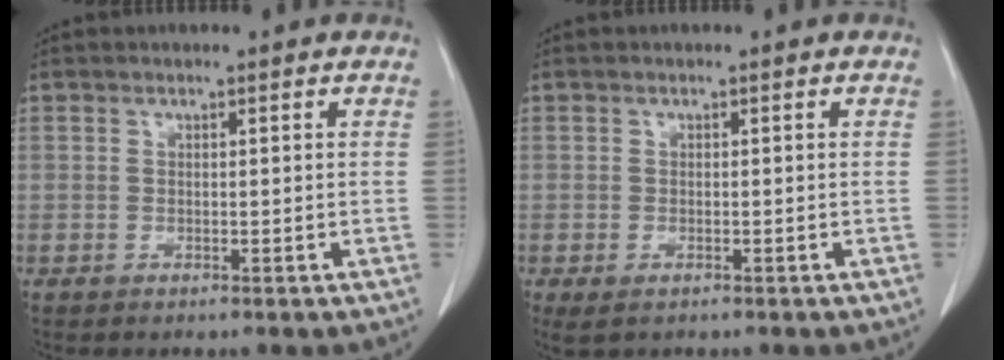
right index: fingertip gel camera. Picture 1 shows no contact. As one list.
[{"total": 3.8, "force": [-1.9, 2.0, 2.6], "torque": [-0.056, -0.006, -0.026]}]